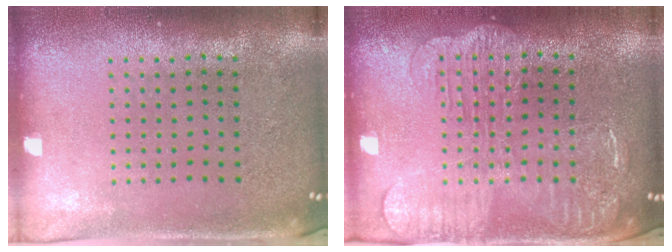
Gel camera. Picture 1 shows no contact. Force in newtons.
{"total": 2.2, "press": 2.1, "slide": 0.4}